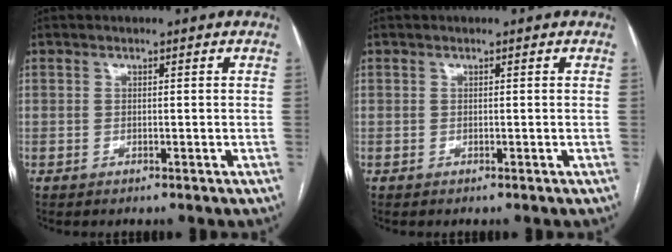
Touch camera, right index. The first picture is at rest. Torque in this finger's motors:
{"motor_torque": [0.05, 0.02, 0.01, 0.00]}